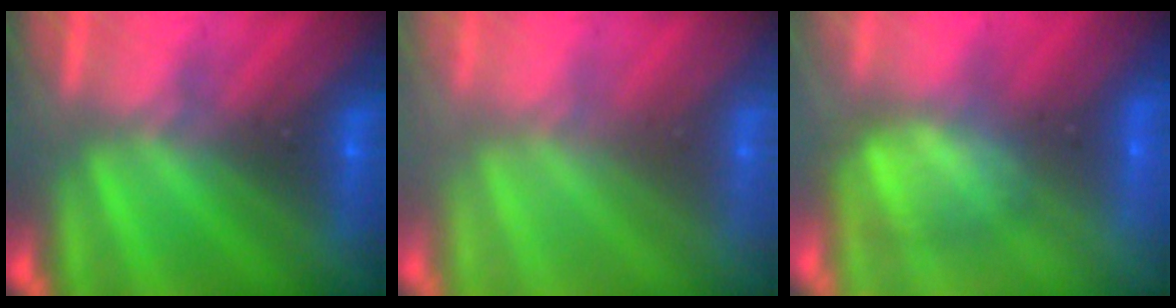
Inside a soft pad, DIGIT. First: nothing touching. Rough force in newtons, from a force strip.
{"total": 2.9}
{"total": 8.1}